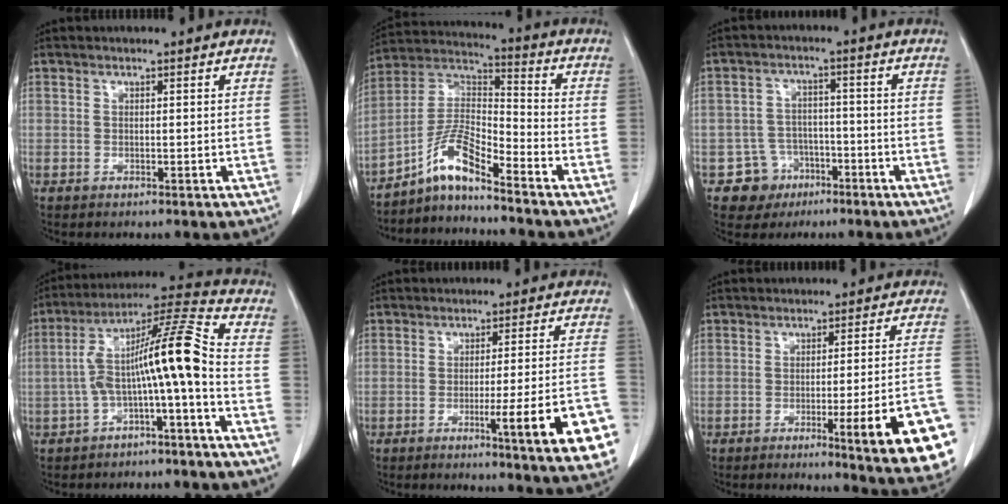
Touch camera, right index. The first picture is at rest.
{"total": 8.5, "force": [-6.6, 0.8, 5.3], "torque": [-0.116, 0.015, -0.125]}
{"total": 5.8, "force": [-2.9, 5.0, 0.1], "torque": [0.007, 0.012, -0.041]}
{"total": 12.4, "force": [-2.9, 0.2, 12.0], "torque": [-0.204, 0.043, -0.052]}
{"total": 13.5, "force": [-5.4, -0.1, 12.3], "torque": [-0.119, -0.008, -0.065]}
{"total": 14.9, "force": [-6.3, 0.4, 13.5], "torque": [-0.092, 0.002, -0.073]}